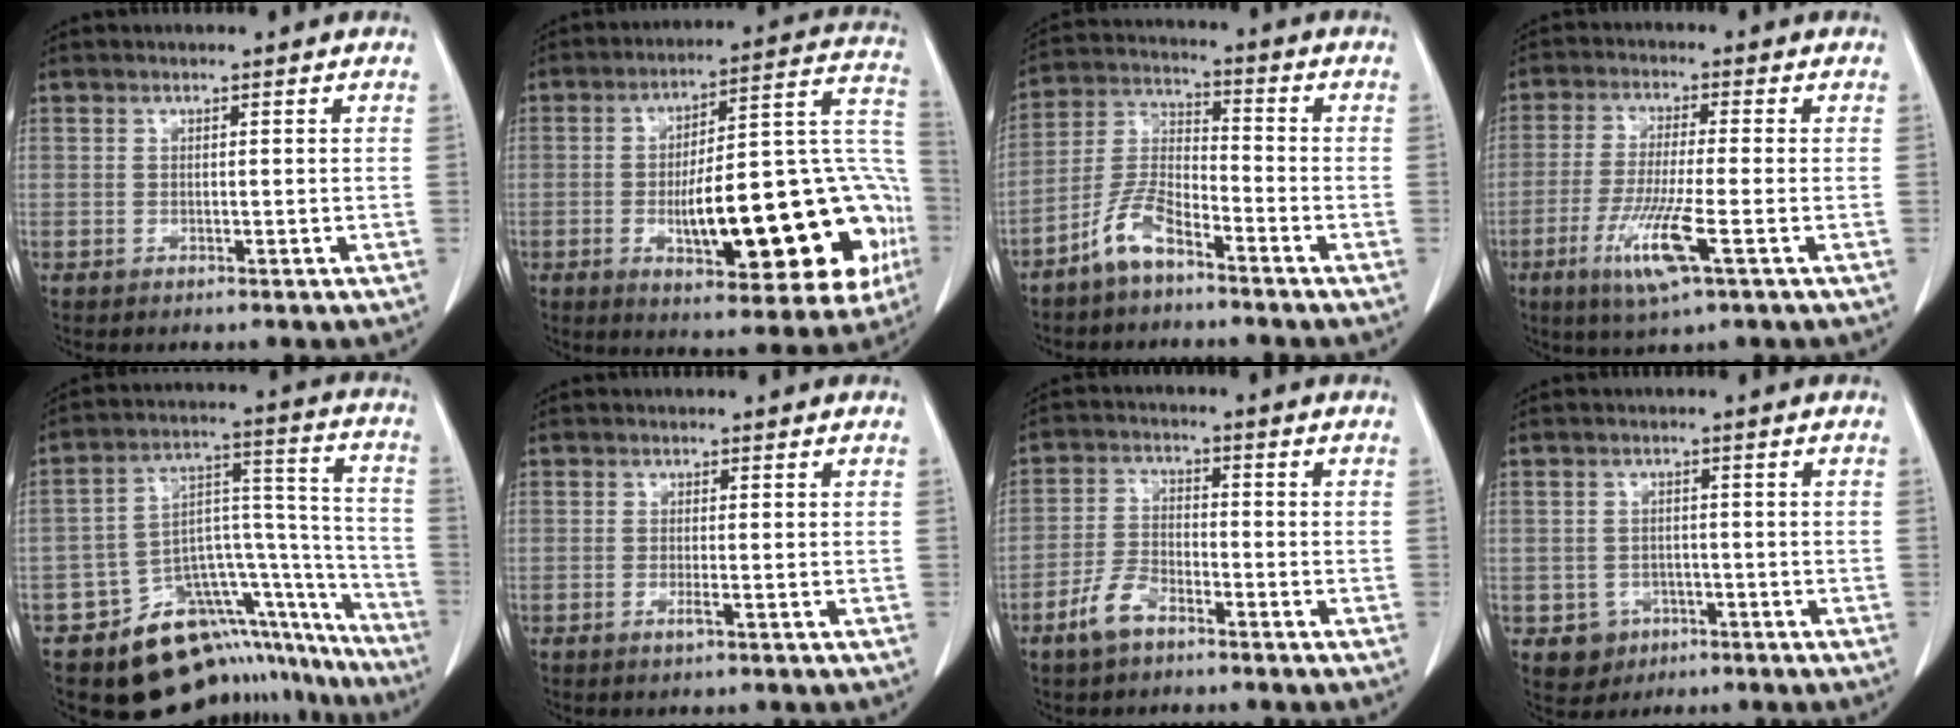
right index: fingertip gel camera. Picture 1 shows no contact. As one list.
[{"total": 25.9, "force": [-6.3, 7.0, 24.1], "torque": [-0.268, 0.028, -0.076]}, {"total": 7.4, "force": [-5.2, 2.2, 4.8], "torque": [-0.112, 0.002, -0.108]}, {"total": 9.1, "force": [-3.7, 0.2, 8.4], "torque": [-0.166, -0.024, -0.070]}, {"total": 22.9, "force": [-17.6, 10.2, 10.4], "torque": [-0.082, 0.080, -0.242]}, {"total": 1.2, "force": [-0.6, 0.0, 1.0], "torque": [-0.020, -0.002, -0.011]}, {"total": 5.4, "force": [-3.7, 2.5, 3.1], "torque": [-0.071, 0.003, -0.071]}, {"total": 3.9, "force": [-1.7, 3.5, 0.4], "torque": [0.002, 0.014, -0.017]}]